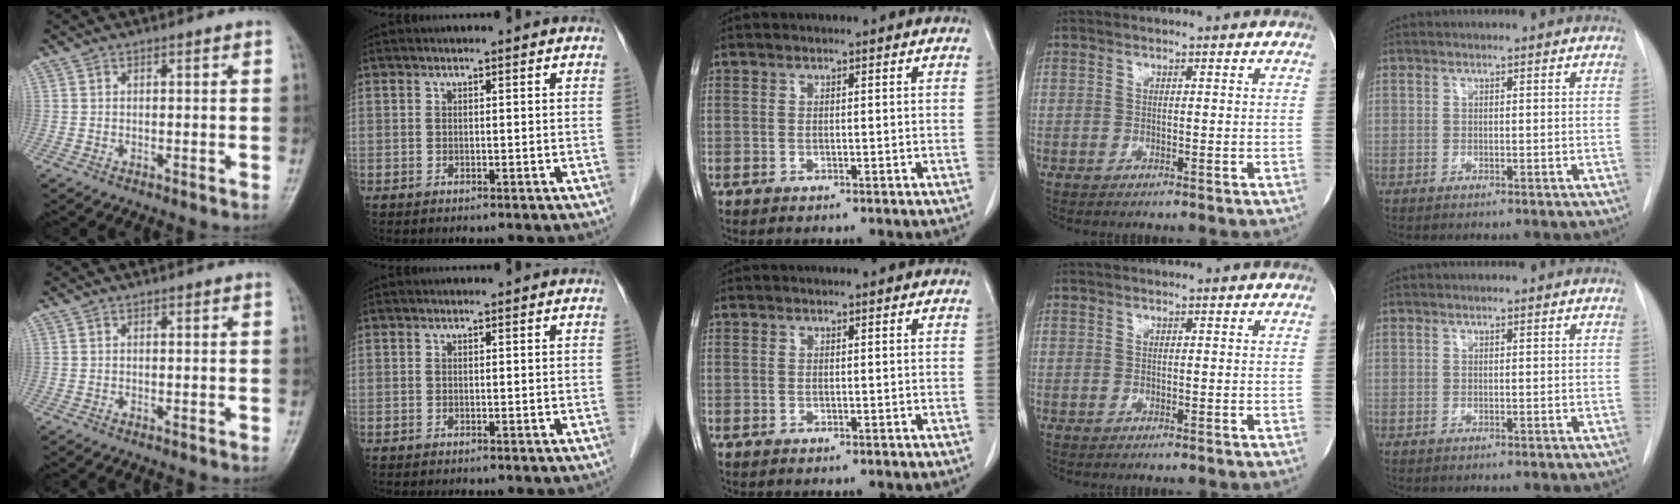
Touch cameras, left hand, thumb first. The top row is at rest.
{}